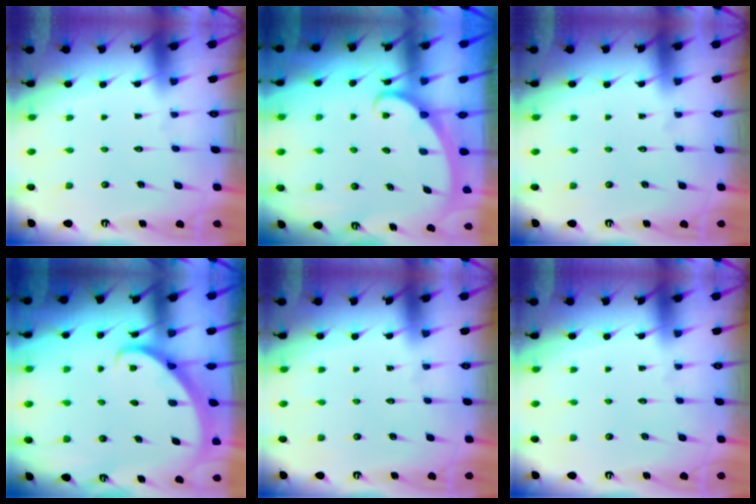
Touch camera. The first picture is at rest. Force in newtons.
{"total": 2.5, "press": 2.5, "slide": 0.3}
{"total": 0.0}
{"total": 2.7, "press": 2.7, "slide": 0.1}
{"total": 0.0}
{"total": 0.0}